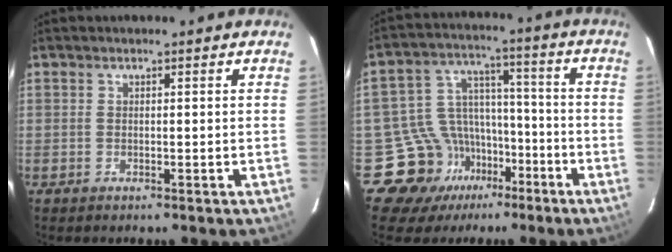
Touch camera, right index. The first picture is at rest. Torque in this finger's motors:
{"motor_torque": [-0.05, -0.12, -0.49, -0.21]}